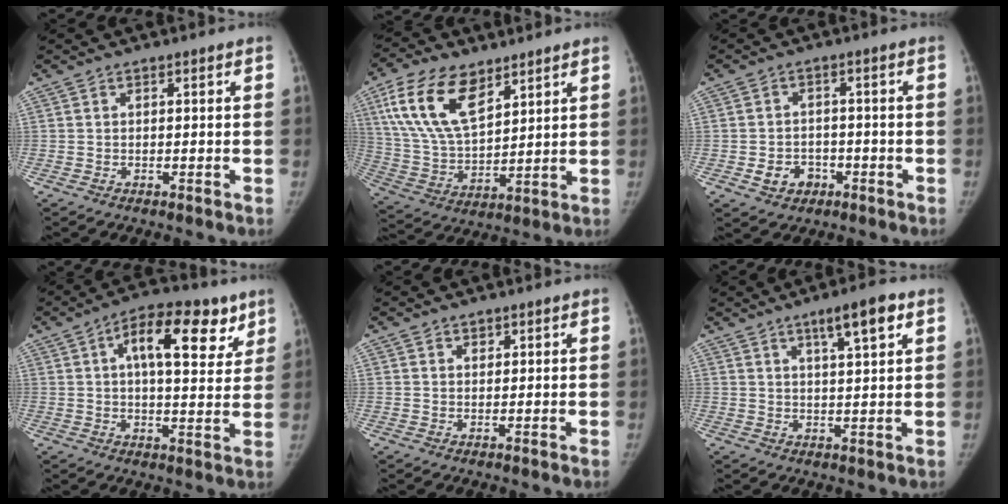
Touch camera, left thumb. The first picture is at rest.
{"total": 17.0, "force": [8.7, 8.7, 11.7], "torque": [-0.203, -0.029, 0.174]}
{"total": 5.1, "force": [-2.0, 4.2, 2.0], "torque": [-0.012, 0.016, -0.024]}
{"total": 14.9, "force": [6.5, 7.0, 11.4], "torque": [-0.126, -0.005, 0.091]}
{"total": 1.2, "force": [0.7, 0.8, 0.4], "torque": [0.006, -0.004, 0.012]}
{"total": 6.9, "force": [3.8, 1.2, 5.7], "torque": [-0.084, -0.013, 0.060]}